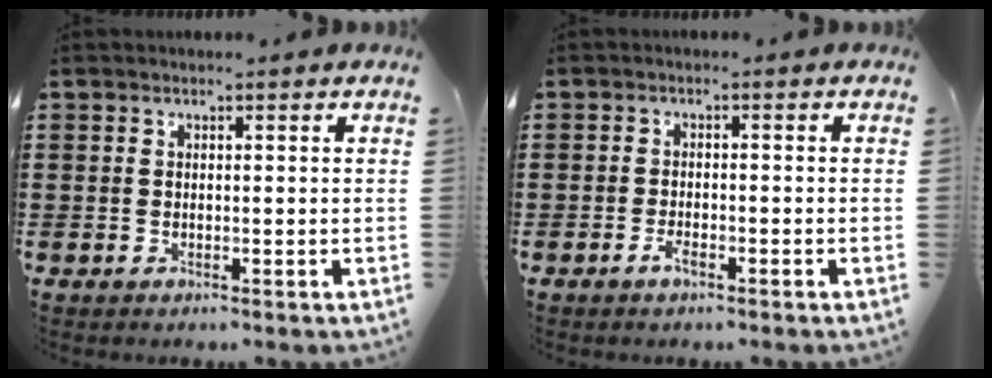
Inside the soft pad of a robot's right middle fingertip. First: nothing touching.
{"total": 1.9, "force": [-1.1, 0.6, 1.5], "torque": [-0.034, -0.002, -0.024]}